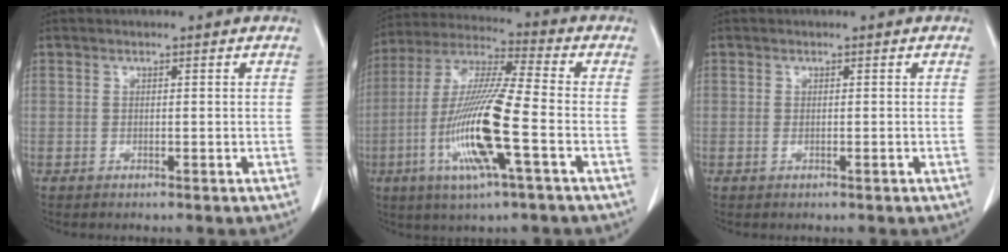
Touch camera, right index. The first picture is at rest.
{"total": 15.9, "force": [-4.6, 0.7, 15.2], "torque": [-0.313, -0.013, -0.090]}
{"total": 0.7, "force": [-0.2, 0.1, 0.7], "torque": [-0.013, -0.001, 0.001]}